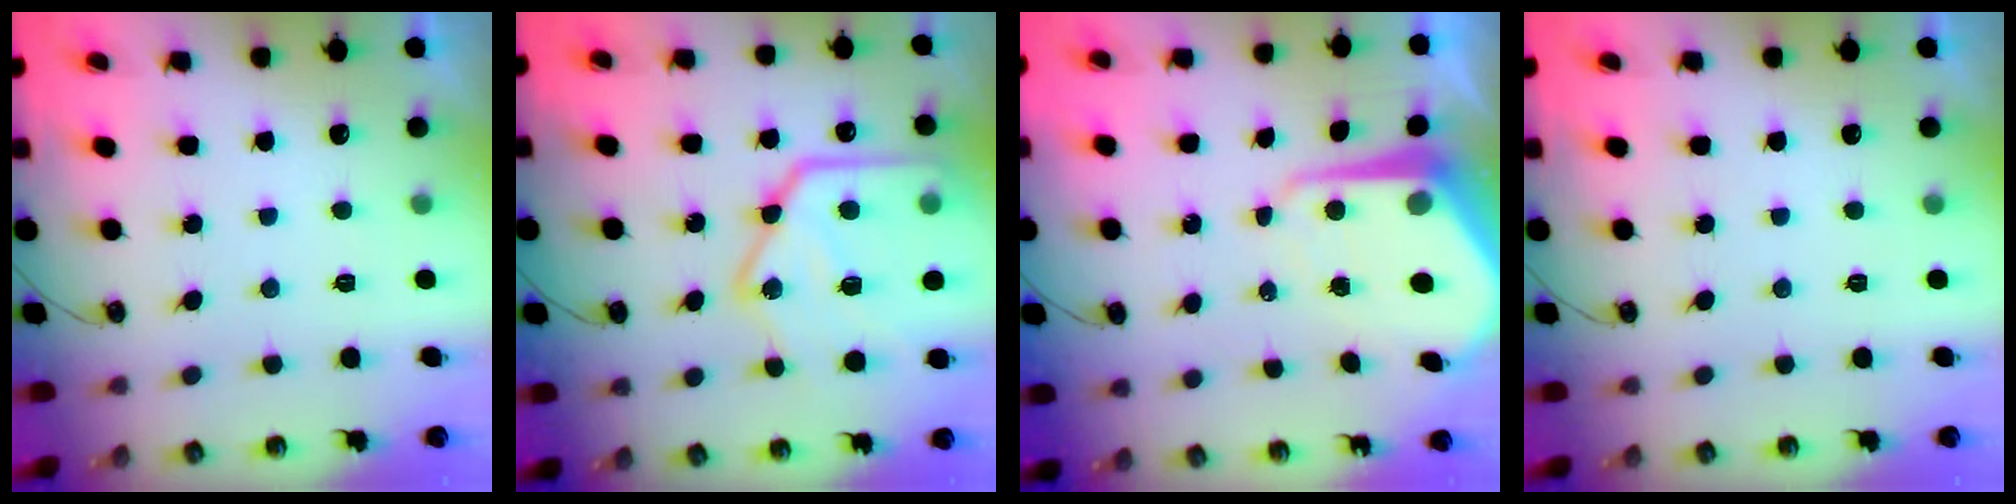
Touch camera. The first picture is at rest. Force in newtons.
{"total": 25.2, "press": 25.0, "slide": 2.8}
{"total": 10.2, "press": 10.1, "slide": 1.1}
{"total": 0.0}